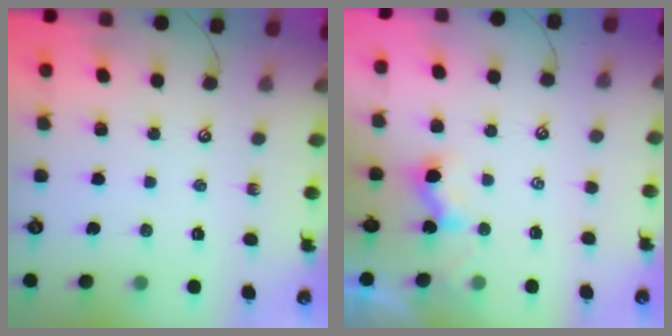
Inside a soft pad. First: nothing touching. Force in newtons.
{"total": 2.3, "press": 2.3, "slide": 0.3}